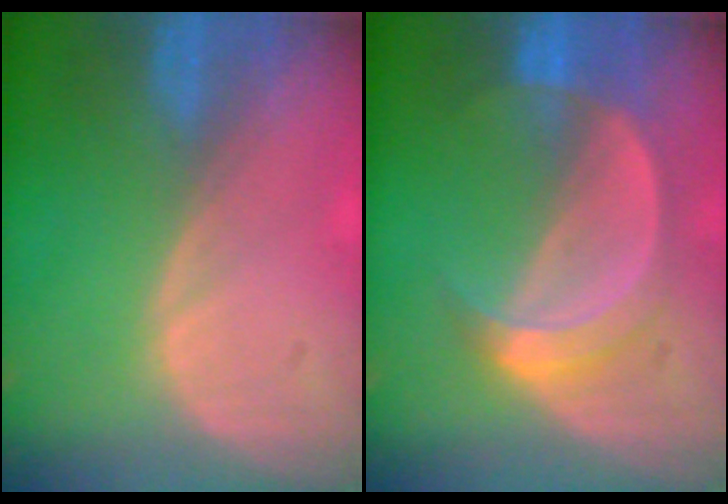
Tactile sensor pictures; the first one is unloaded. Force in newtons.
{"total": 6.1, "press": 5.6, "slide": 2.3}